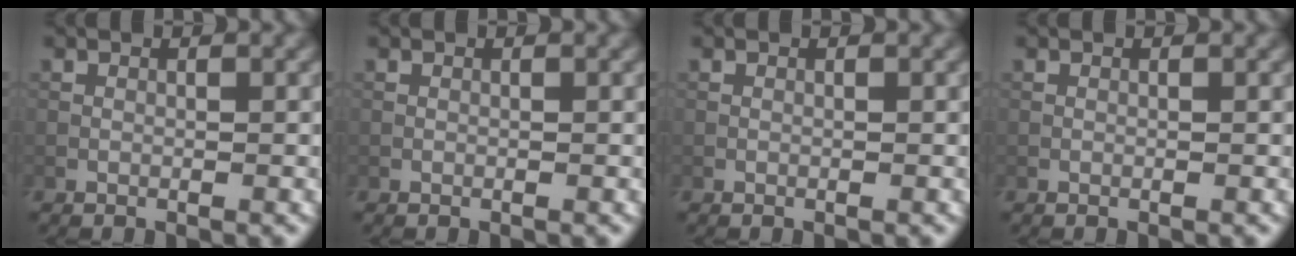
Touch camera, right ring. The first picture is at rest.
{"total": 0.0}
{"total": 0.0}
{"total": 0.0}